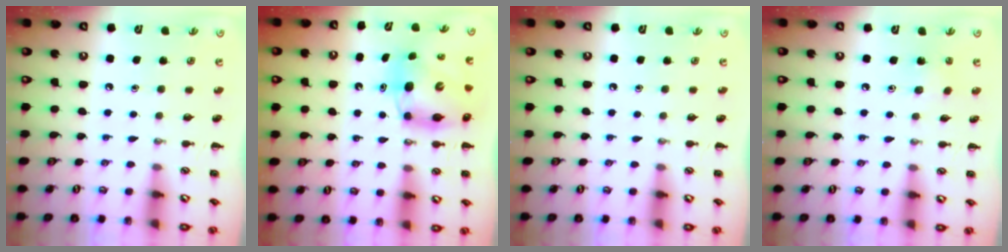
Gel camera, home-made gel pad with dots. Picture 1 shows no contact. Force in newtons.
{"total": 8.7, "press": 8.5, "slide": 2.1}
{"total": 0.0}
{"total": 4.9, "press": 4.8, "slide": 1.1}